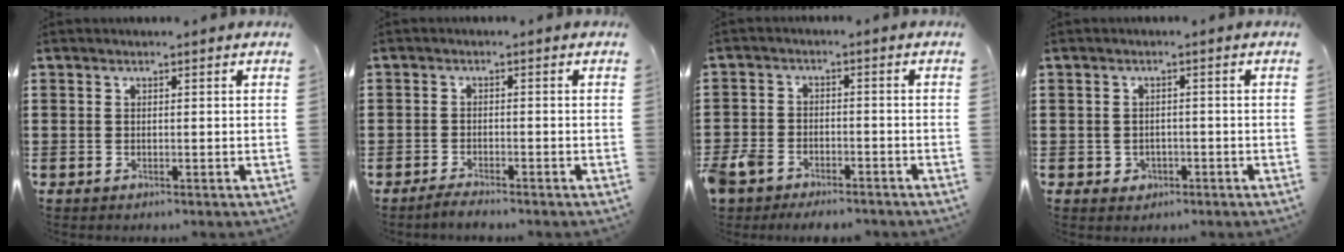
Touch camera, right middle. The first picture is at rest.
{"total": 1.8, "force": [-1.7, 0.0, 0.5], "torque": [-0.011, 0.001, -0.034]}
{"total": 4.4, "force": [-3.9, 1.8, 1.1], "torque": [-0.048, -0.002, -0.086]}
{"total": 1.4, "force": [-0.6, 1.2, 0.4], "torque": [-0.013, 0.002, -0.016]}